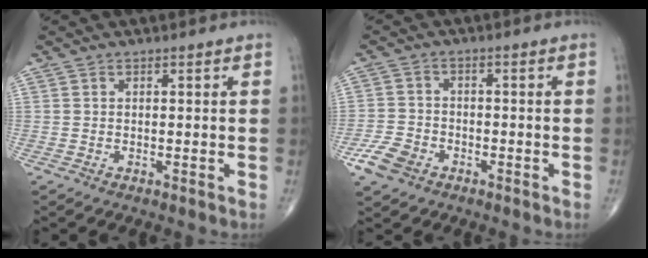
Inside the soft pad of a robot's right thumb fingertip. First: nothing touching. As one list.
[{"total": 5.9, "force": [-3.3, 4.0, 2.8], "torque": [-0.055, 0.013, -0.062]}]